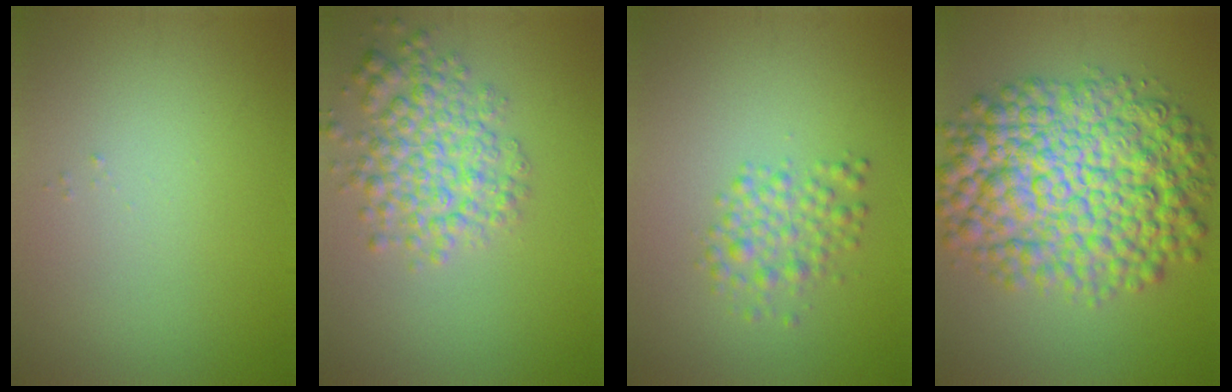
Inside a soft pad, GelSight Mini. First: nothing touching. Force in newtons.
{"total": 4.9, "press": 4.9, "slide": 0.2}
{"total": 2.7, "press": 2.7, "slide": 0.1}
{"total": 12.3, "press": 12.3, "slide": 0.2}